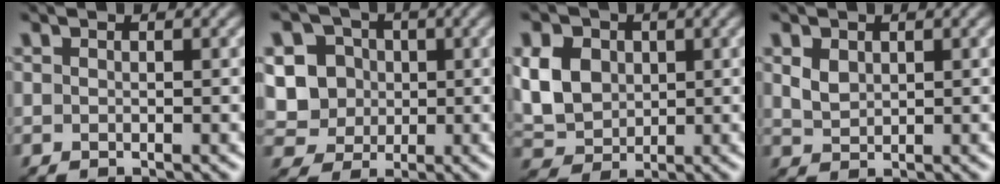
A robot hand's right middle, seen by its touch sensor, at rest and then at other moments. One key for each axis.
{"total": 8.2, "fx": 1.3, "fy": 7.5, "fz": 3.1, "tx": -0.076, "ty": 0.024, "tz": 0.020}
{"total": 6.3, "fx": 1.2, "fy": 5.0, "fz": 3.7, "tx": -0.094, "ty": 0.015, "tz": 0.017}
{"total": 1.7, "fx": 0.8, "fy": 1.2, "fz": 0.9, "tx": -0.022, "ty": 0.000, "tz": 0.020}